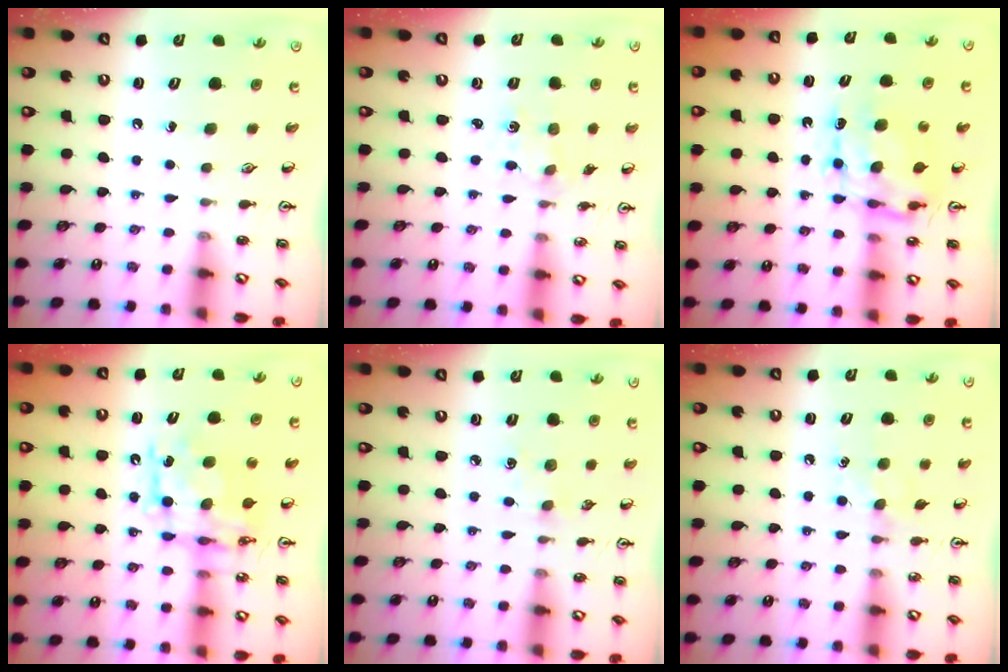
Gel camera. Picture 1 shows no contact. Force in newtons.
{"total": 0.0}
{"total": 7.7, "press": 7.7, "slide": 0.6}
{"total": 10.3, "press": 10.3, "slide": 0.4}
{"total": 2.9, "press": 2.9, "slide": 0.4}
{"total": 4.5, "press": 4.5, "slide": 0.7}